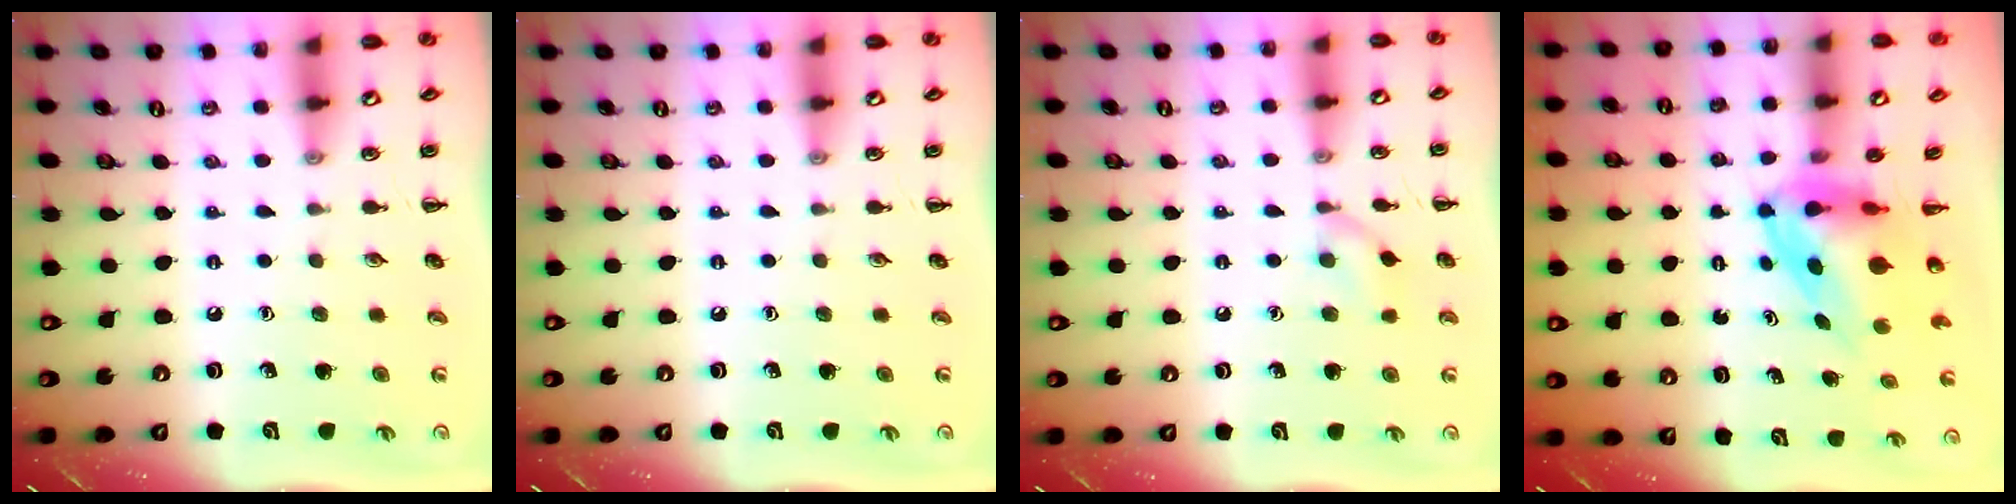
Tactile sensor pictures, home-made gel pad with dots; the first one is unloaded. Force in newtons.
{"total": 0.0}
{"total": 7.4, "press": 7.2, "slide": 1.9}
{"total": 5.0, "press": 4.8, "slide": 1.5}